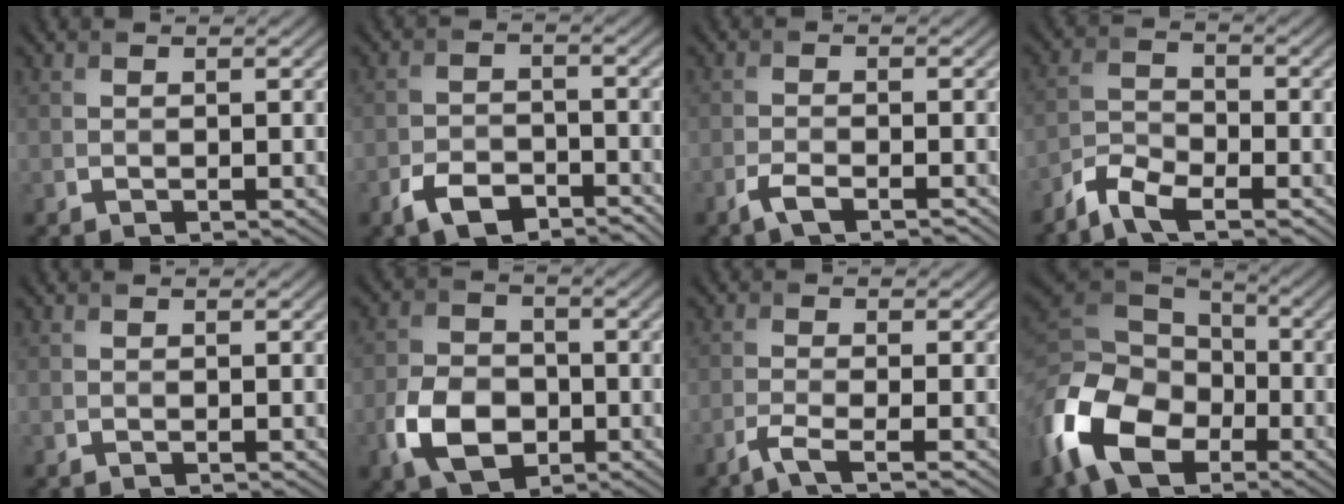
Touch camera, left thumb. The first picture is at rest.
{"total": 5.0, "force": [-3.4, 2.5, 2.6], "torque": [-0.049, -0.005, -0.070]}
{"total": 2.6, "force": [-1.9, 0.6, 1.7], "torque": [-0.040, -0.001, -0.043]}
{"total": 5.4, "force": [-4.2, 1.7, 3.0], "torque": [-0.066, -0.007, -0.093]}
{"total": 0.0}
{"total": 7.6, "force": [-2.8, 5.3, 4.7], "torque": [-0.104, -0.008, -0.060]}
{"total": 3.1, "force": [-1.9, 0.4, 2.4], "torque": [-0.043, 0.002, -0.055]}
{"total": 15.7, "force": [-6.3, 10.6, 9.6], "torque": [-0.260, -0.040, -0.128]}